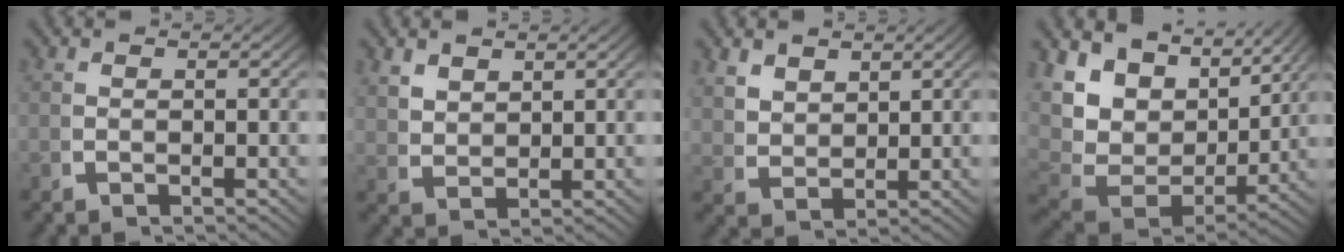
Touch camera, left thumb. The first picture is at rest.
{"total": 2.5, "force": [2.1, 1.1, 0.9], "torque": [-0.016, -0.005, 0.052]}
{"total": 3.0, "force": [2.2, 1.6, 1.3], "torque": [-0.026, -0.012, 0.057]}
{"total": 10.9, "force": [2.9, 7.1, 7.7], "torque": [-0.177, -0.018, 0.053]}